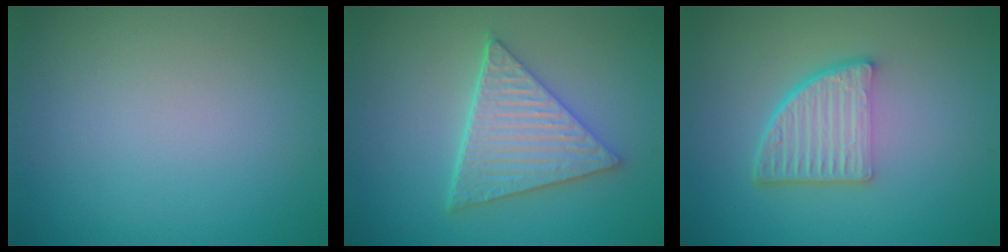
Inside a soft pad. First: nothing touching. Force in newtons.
{"total": 5.6, "press": 4.5, "slide": 3.4}
{"total": 5.2, "press": 3.5, "slide": 3.8}